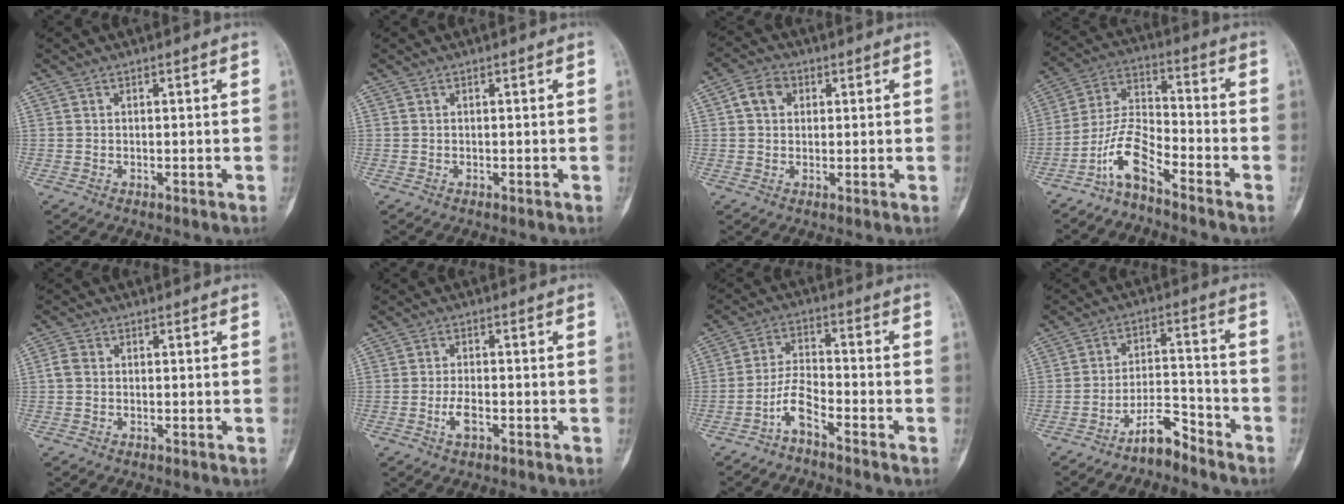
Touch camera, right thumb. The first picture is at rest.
{"total": 0.0}
{"total": 4.8, "force": [1.3, 3.8, 2.7], "torque": [-0.036, 0.007, 0.018]}
{"total": 8.3, "force": [-6.0, 2.3, 5.3], "torque": [-0.111, 0.067, -0.127]}
{"total": 2.2, "force": [-0.1, 1.8, 1.2], "torque": [-0.021, 0.005, -0.008]}
{"total": 3.2, "force": [-1.3, 1.4, 2.6], "torque": [-0.050, 0.007, -0.026]}
{"total": 5.0, "force": [-3.7, 1.2, 3.2], "torque": [-0.065, 0.035, -0.076]}
{"total": 6.6, "force": [-5.5, 2.0, 3.1], "torque": [-0.047, 0.060, -0.099]}